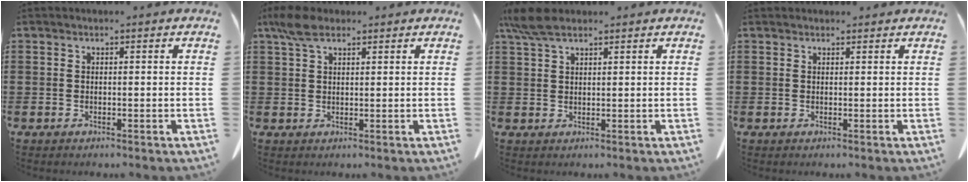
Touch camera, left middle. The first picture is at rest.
{"total": 4.3, "force": [2.6, 1.8, 2.9], "torque": [-0.072, 0.003, 0.047]}
{"total": 4.8, "force": [3.3, 1.5, 3.2], "torque": [-0.078, 0.000, 0.061]}
{"total": 0.8, "force": [0.7, 0.3, 0.1], "torque": [-0.004, -0.001, 0.015]}